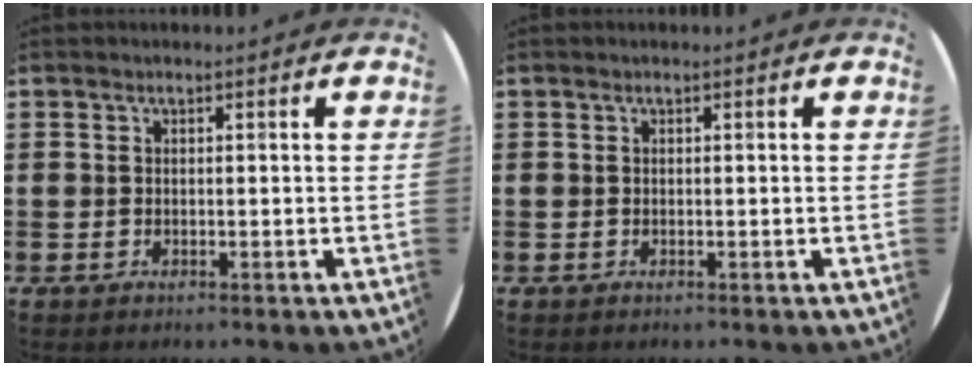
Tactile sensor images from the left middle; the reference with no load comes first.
{"total": 0.0}